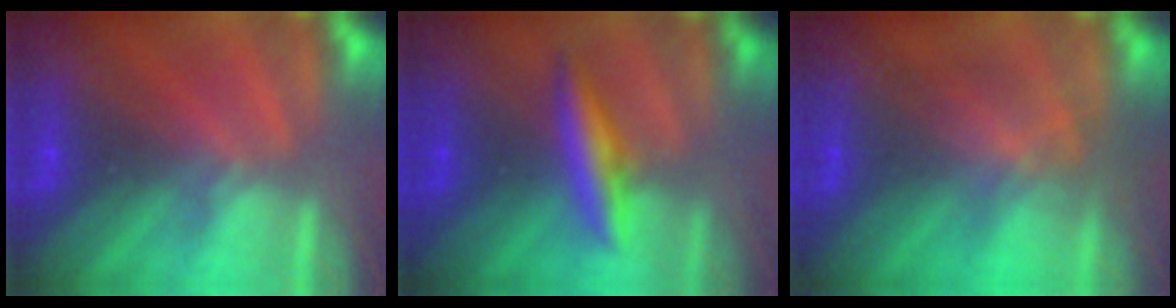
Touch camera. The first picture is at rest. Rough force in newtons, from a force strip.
{"total": 2.8}
{"total": 2.8}